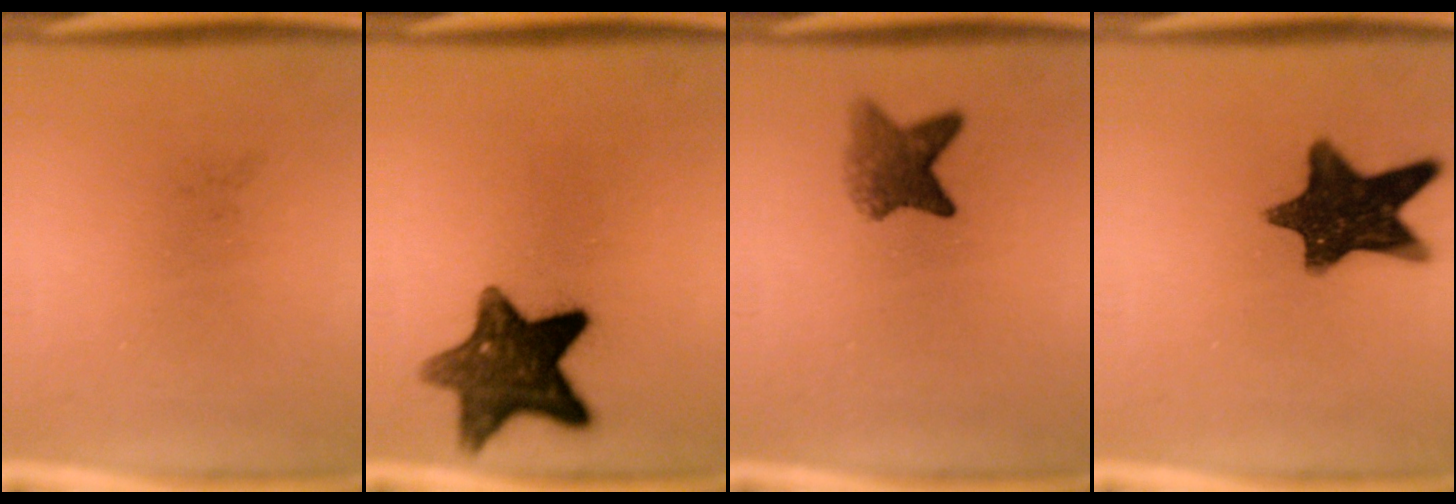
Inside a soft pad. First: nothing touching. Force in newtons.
{"total": 12.2}
{"total": 4.7}
{"total": 13.1}